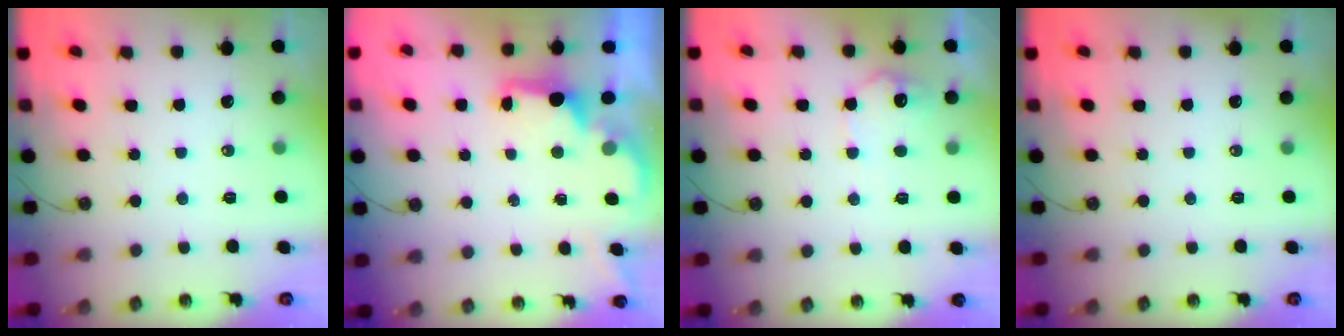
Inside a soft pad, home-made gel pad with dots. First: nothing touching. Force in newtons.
{"total": 2.1, "press": 1.9, "slide": 0.8}
{"total": 8.4, "press": 8.3, "slide": 0.5}
{"total": 0.0}